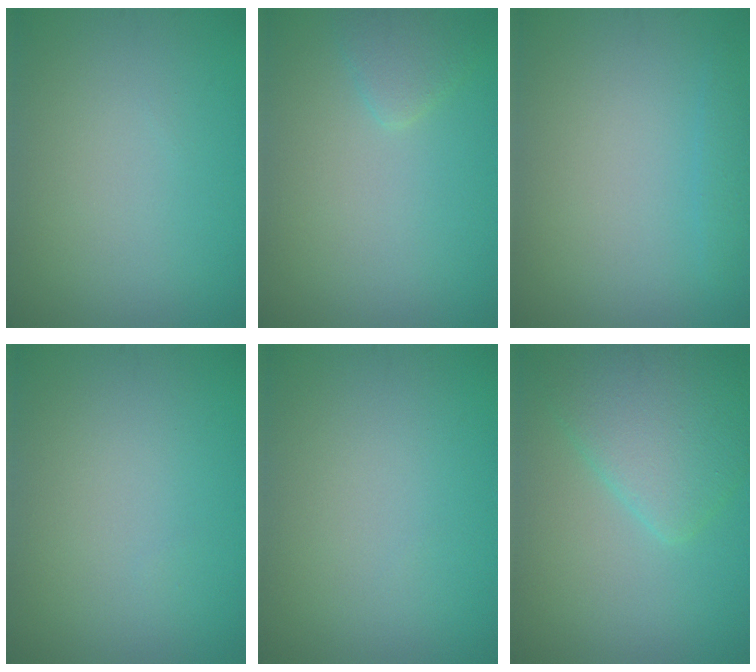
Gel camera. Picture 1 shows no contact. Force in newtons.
{"total": 1.5, "press": 1.5, "slide": 0.2}
{"total": 1.0, "press": 1.0, "slide": 0.1}
{"total": 0.0}
{"total": 0.0}
{"total": 5.2, "press": 5.2, "slide": 0.2}